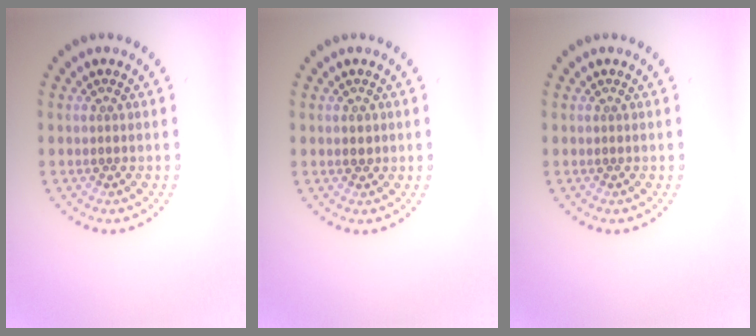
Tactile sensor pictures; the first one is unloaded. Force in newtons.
{"total": 0.8, "press": 0.8, "slide": 0.1}
{"total": 0.0}